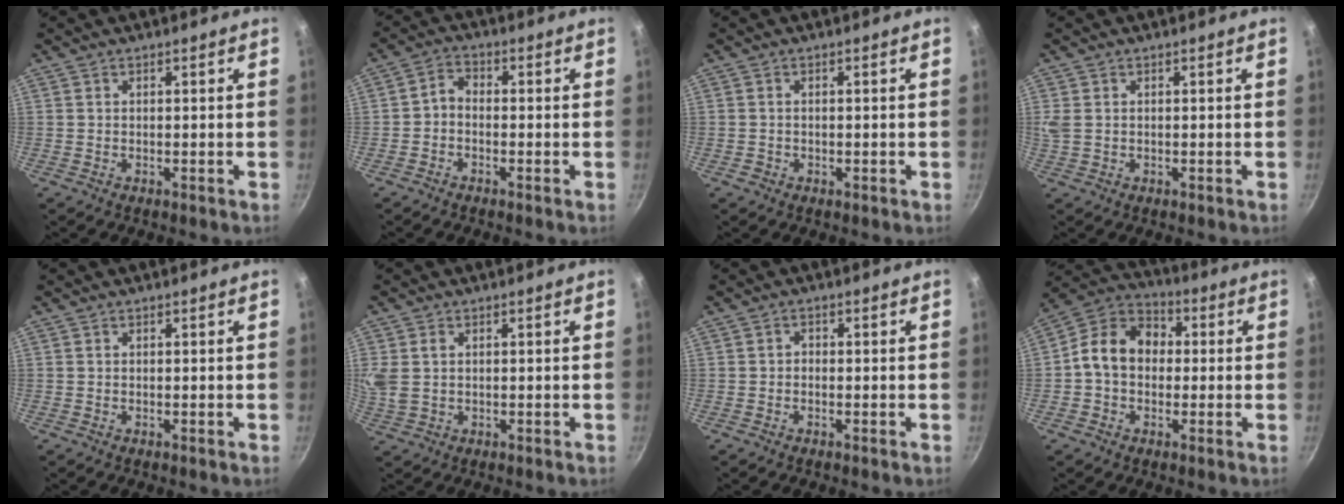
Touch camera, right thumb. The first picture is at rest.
{"total": 1.5, "force": [-0.5, 1.0, 1.0], "torque": [-0.021, 0.010, -0.013]}
{"total": 0.7, "force": [-0.3, 0.5, 0.3], "torque": [-0.004, 0.001, -0.006]}
{"total": 2.1, "force": [0.5, 1.5, 1.4], "torque": [-0.028, 0.001, 0.013]}
{"total": 0.0}
{"total": 5.5, "force": [1.3, 4.0, 3.6], "torque": [-0.075, 0.001, 0.029]}
{"total": 1.0, "force": [-0.4, 0.8, 0.4], "torque": [-0.005, 0.005, -0.010]}
{"total": 11.4, "force": [0.0, 8.9, 7.1], "torque": [-0.087, 0.033, -0.025]}